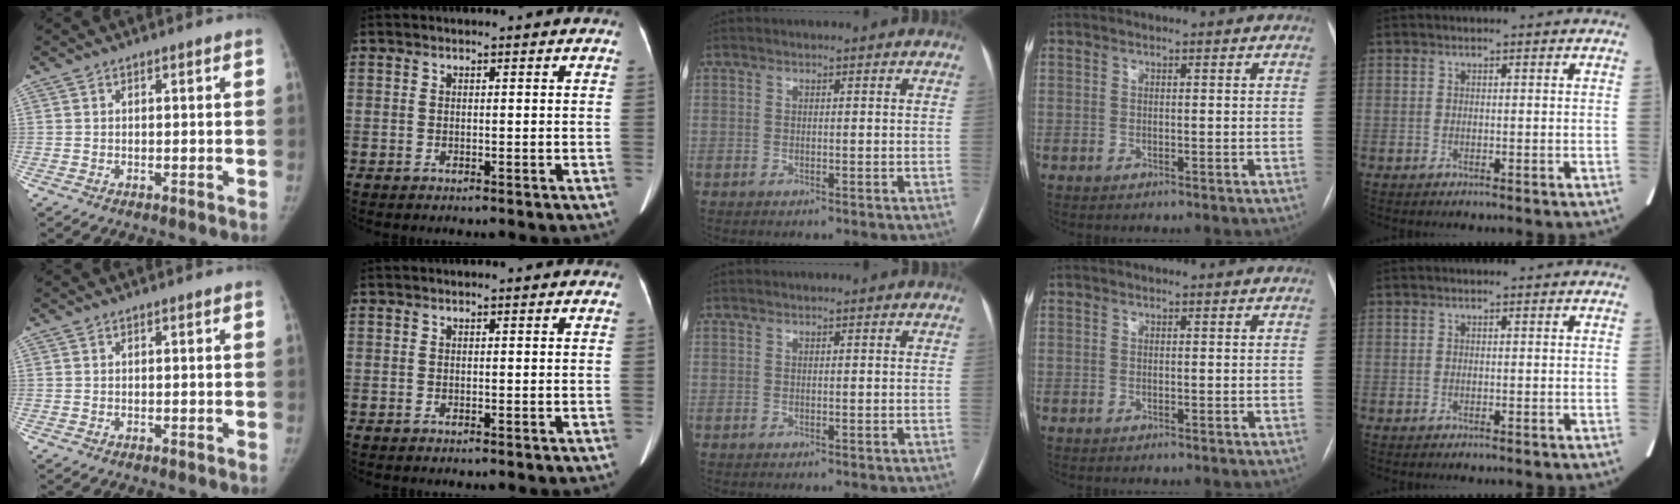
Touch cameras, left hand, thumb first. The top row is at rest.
{}